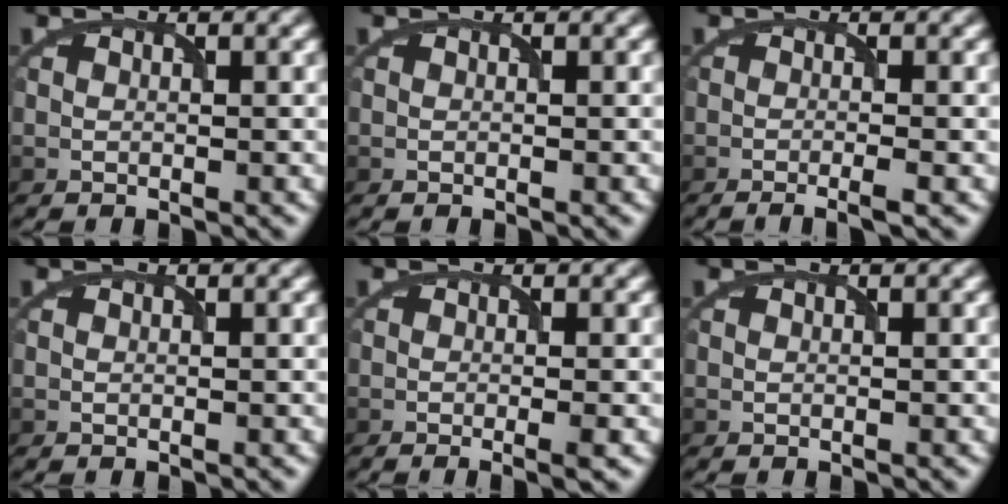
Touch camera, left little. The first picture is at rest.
{"total": 0.0}
{"total": 2.2, "force": [-0.9, 0.4, 1.9], "torque": [-0.026, -0.002, -0.022]}
{"total": 0.0}
{"total": 2.2, "force": [-0.6, 0.5, 2.1], "torque": [-0.023, -0.004, -0.012]}
{"total": 0.0}